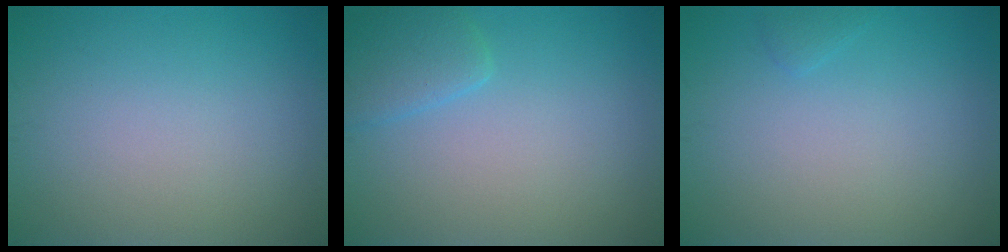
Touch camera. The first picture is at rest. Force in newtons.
{"total": 2.3, "press": 2.3, "slide": 0.1}
{"total": 0.6, "press": 0.6, "slide": 0.1}